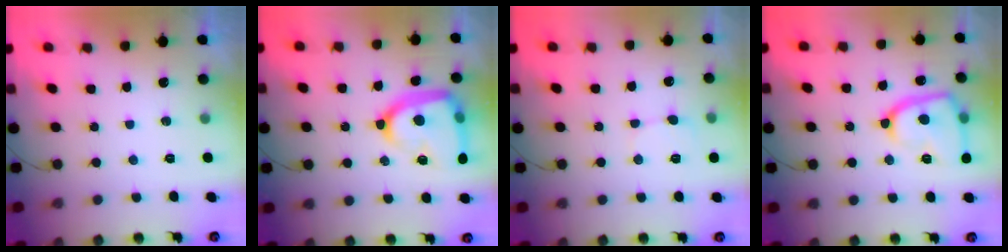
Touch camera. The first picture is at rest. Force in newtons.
{"total": 18.2, "press": 18.1, "slide": 1.2}
{"total": 6.8, "press": 6.8, "slide": 0.7}
{"total": 16.4, "press": 16.3, "slide": 1.6}